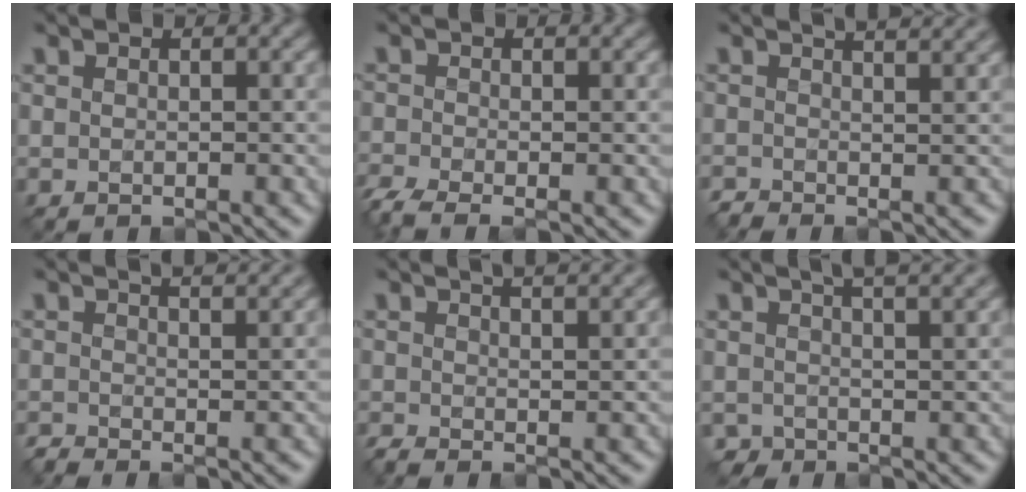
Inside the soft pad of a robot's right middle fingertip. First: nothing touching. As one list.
[{"total": 3.3, "force": [-2.5, 0.9, 2.0], "torque": [-0.046, -0.011, -0.059]}, {"total": 2.8, "force": [0.7, 1.1, 2.4], "torque": [-0.020, 0.007, -0.007]}, {"total": 2.9, "force": [0.5, 1.2, 2.6], "torque": [-0.024, 0.007, -0.009]}, {"total": 3.9, "force": [1.3, 1.5, 3.4], "torque": [-0.027, 0.016, -0.003]}, {"total": 4.5, "force": [2.3, 2.2, 3.1], "torque": [-0.028, 0.029, 0.009]}]